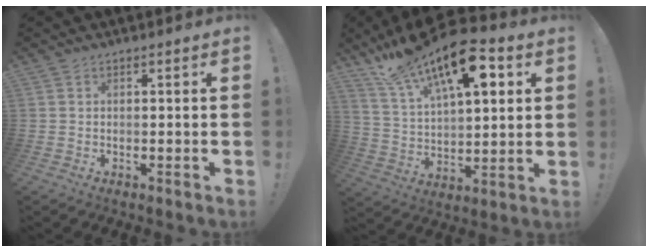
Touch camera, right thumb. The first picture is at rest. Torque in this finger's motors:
{"motor_torque": [0.95, 4.05, 1.40, 1.37, 0.60]}